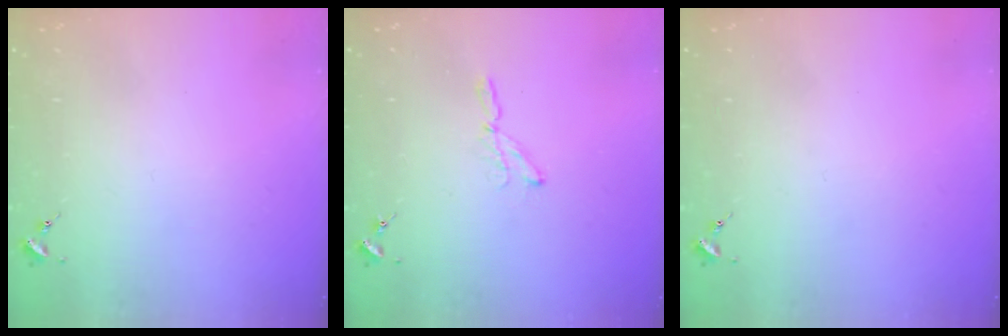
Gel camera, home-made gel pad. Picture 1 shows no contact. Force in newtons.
{"total": 3.8, "press": 3.8, "slide": 0.4}
{"total": 0.0}